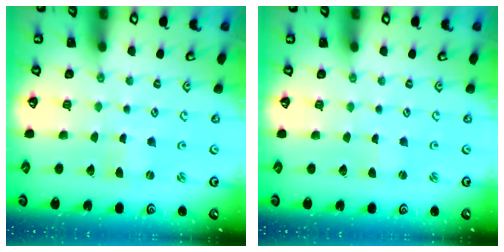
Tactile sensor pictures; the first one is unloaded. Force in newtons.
{"total": 0.0}